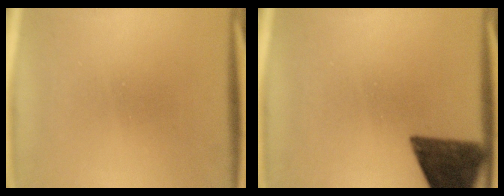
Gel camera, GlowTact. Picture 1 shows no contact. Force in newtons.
{"total": 11.6}